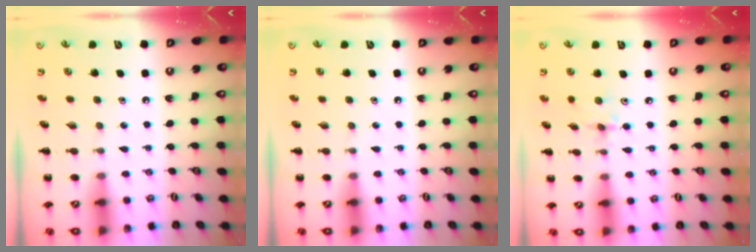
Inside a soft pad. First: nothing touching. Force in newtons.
{"total": 0.0}
{"total": 2.2, "press": 2.2, "slide": 0.5}